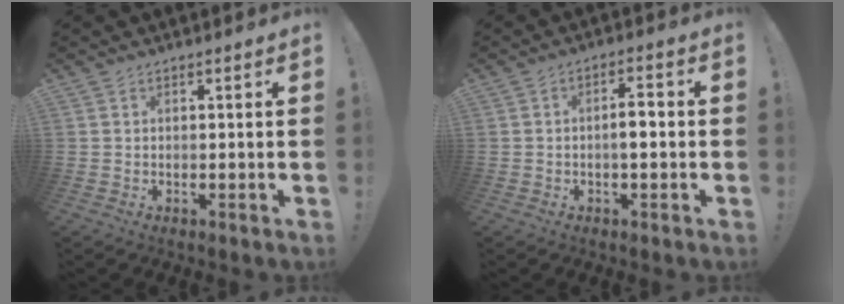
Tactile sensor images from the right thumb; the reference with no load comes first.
{"total": 4.6, "force": [-0.7, 1.4, 4.4], "torque": [-0.063, 0.004, -0.019]}